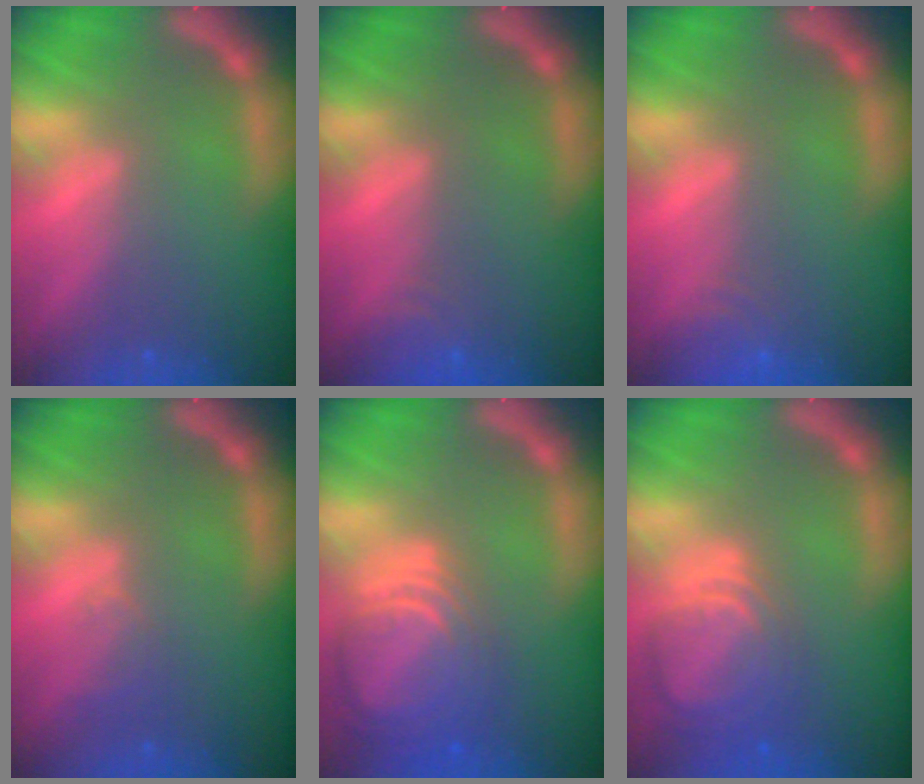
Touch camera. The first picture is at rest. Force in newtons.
{"total": 2.4}
{"total": 3.0}
{"total": 1.5}
{"total": 9.0}
{"total": 6.5}